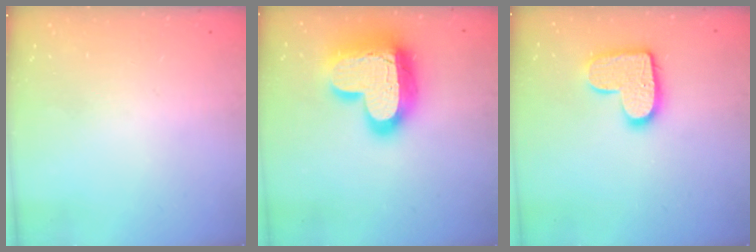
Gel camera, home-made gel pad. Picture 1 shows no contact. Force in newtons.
{"total": 23.6, "press": 23.5, "slide": 2.0}
{"total": 13.5, "press": 13.5, "slide": 0.8}